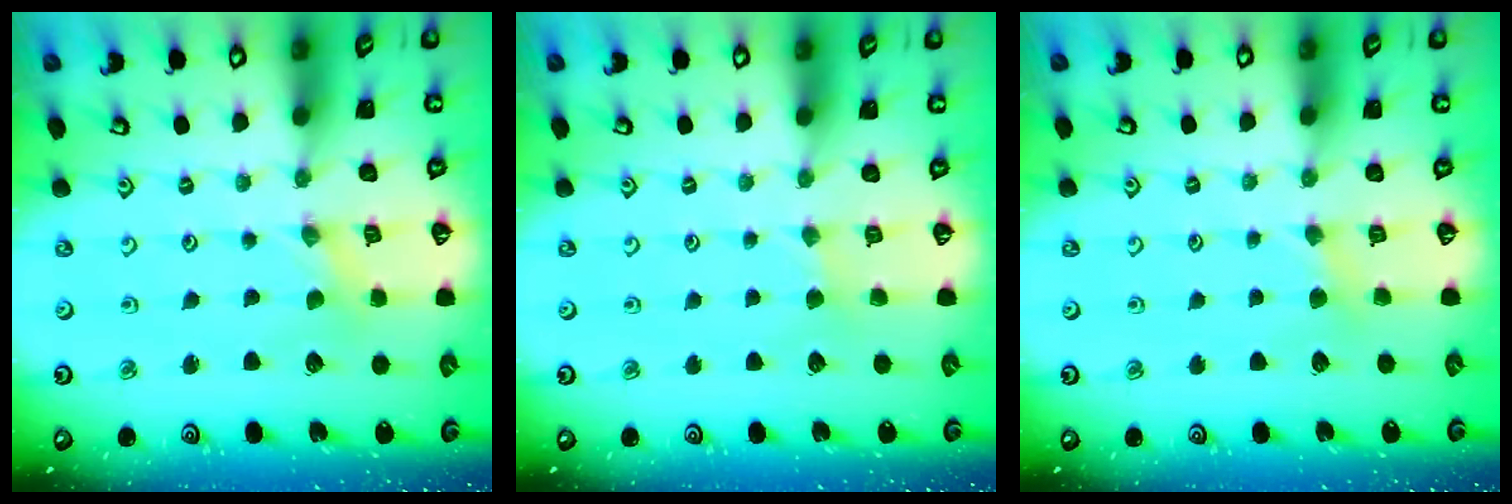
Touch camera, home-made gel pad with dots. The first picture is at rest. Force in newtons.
{"total": 2.0, "press": 2.0, "slide": 0.3}
{"total": 3.1, "press": 3.1, "slide": 0.4}